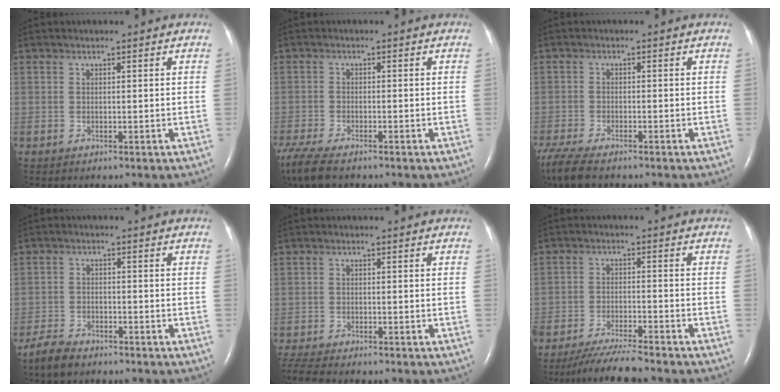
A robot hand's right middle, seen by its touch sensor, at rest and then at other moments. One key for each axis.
{"total": 9.3, "fx": -7.2, "fy": 2.6, "fz": 5.2, "tx": -0.106, "ty": -0.021, "tz": -0.126}
{"total": 8.4, "fx": -6.7, "fy": 2.1, "fz": 4.6, "tx": -0.089, "ty": -0.021, "tz": -0.118}
{"total": 4.4, "fx": -3.8, "fy": 1.5, "fz": 1.7, "tx": -0.038, "ty": -0.007, "tz": -0.071}
{"total": 5.7, "fx": -5.2, "fy": 0.8, "fz": 2.3, "tx": -0.043, "ty": -0.014, "tz": -0.089}
{"total": 7.3, "fx": -6.7, "fy": -0.1, "fz": 3.0, "tx": -0.051, "ty": -0.023, "tz": -0.117}